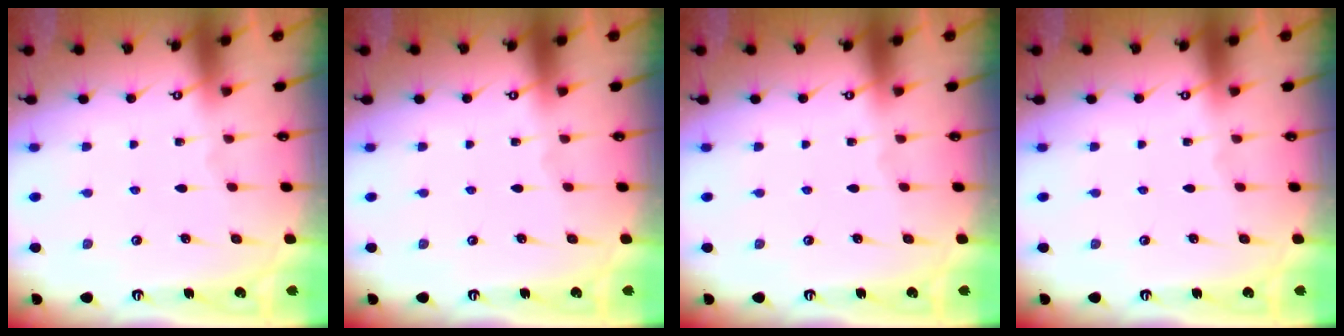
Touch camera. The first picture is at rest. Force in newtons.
{"total": 0.0}
{"total": 0.0}
{"total": 0.0}